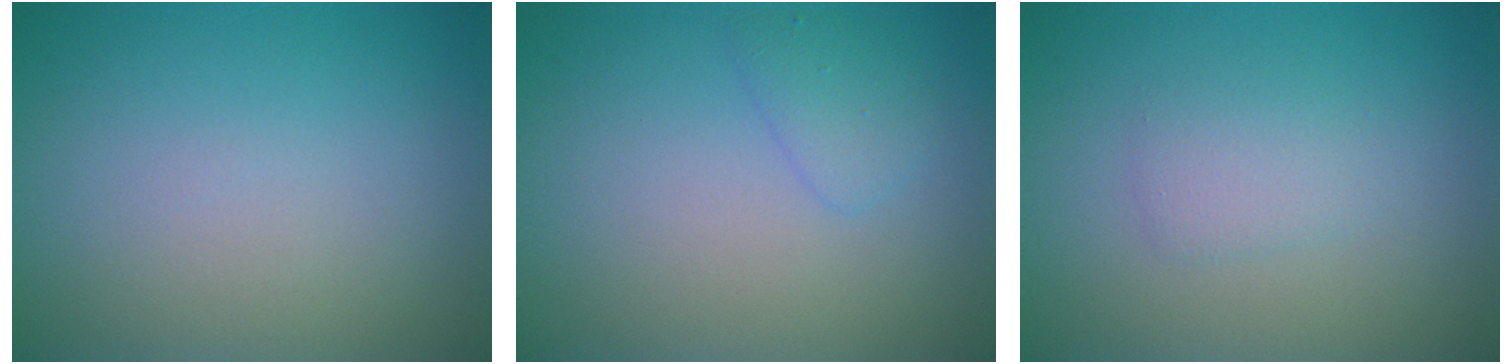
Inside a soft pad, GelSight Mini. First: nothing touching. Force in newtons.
{"total": 1.4, "press": 1.4, "slide": 0.1}
{"total": 1.5, "press": 1.5, "slide": 0.1}